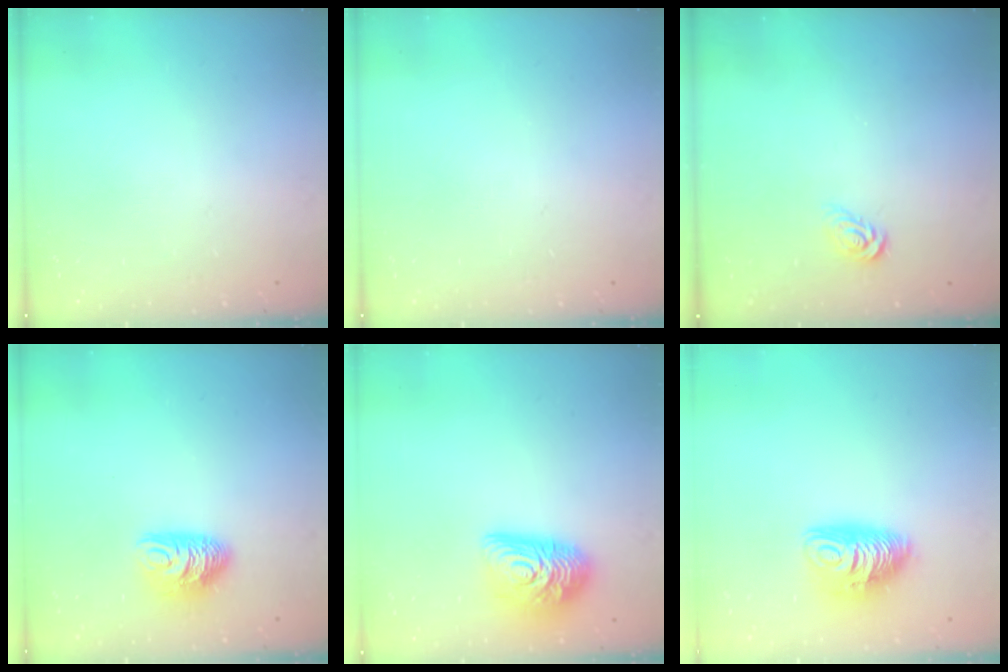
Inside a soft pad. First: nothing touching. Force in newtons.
{"total": 0.0}
{"total": 3.5, "press": 3.5, "slide": 0.2}
{"total": 8.5, "press": 8.5, "slide": 0.7}
{"total": 12.8, "press": 12.8, "slide": 0.9}
{"total": 11.0, "press": 11.0, "slide": 0.8}